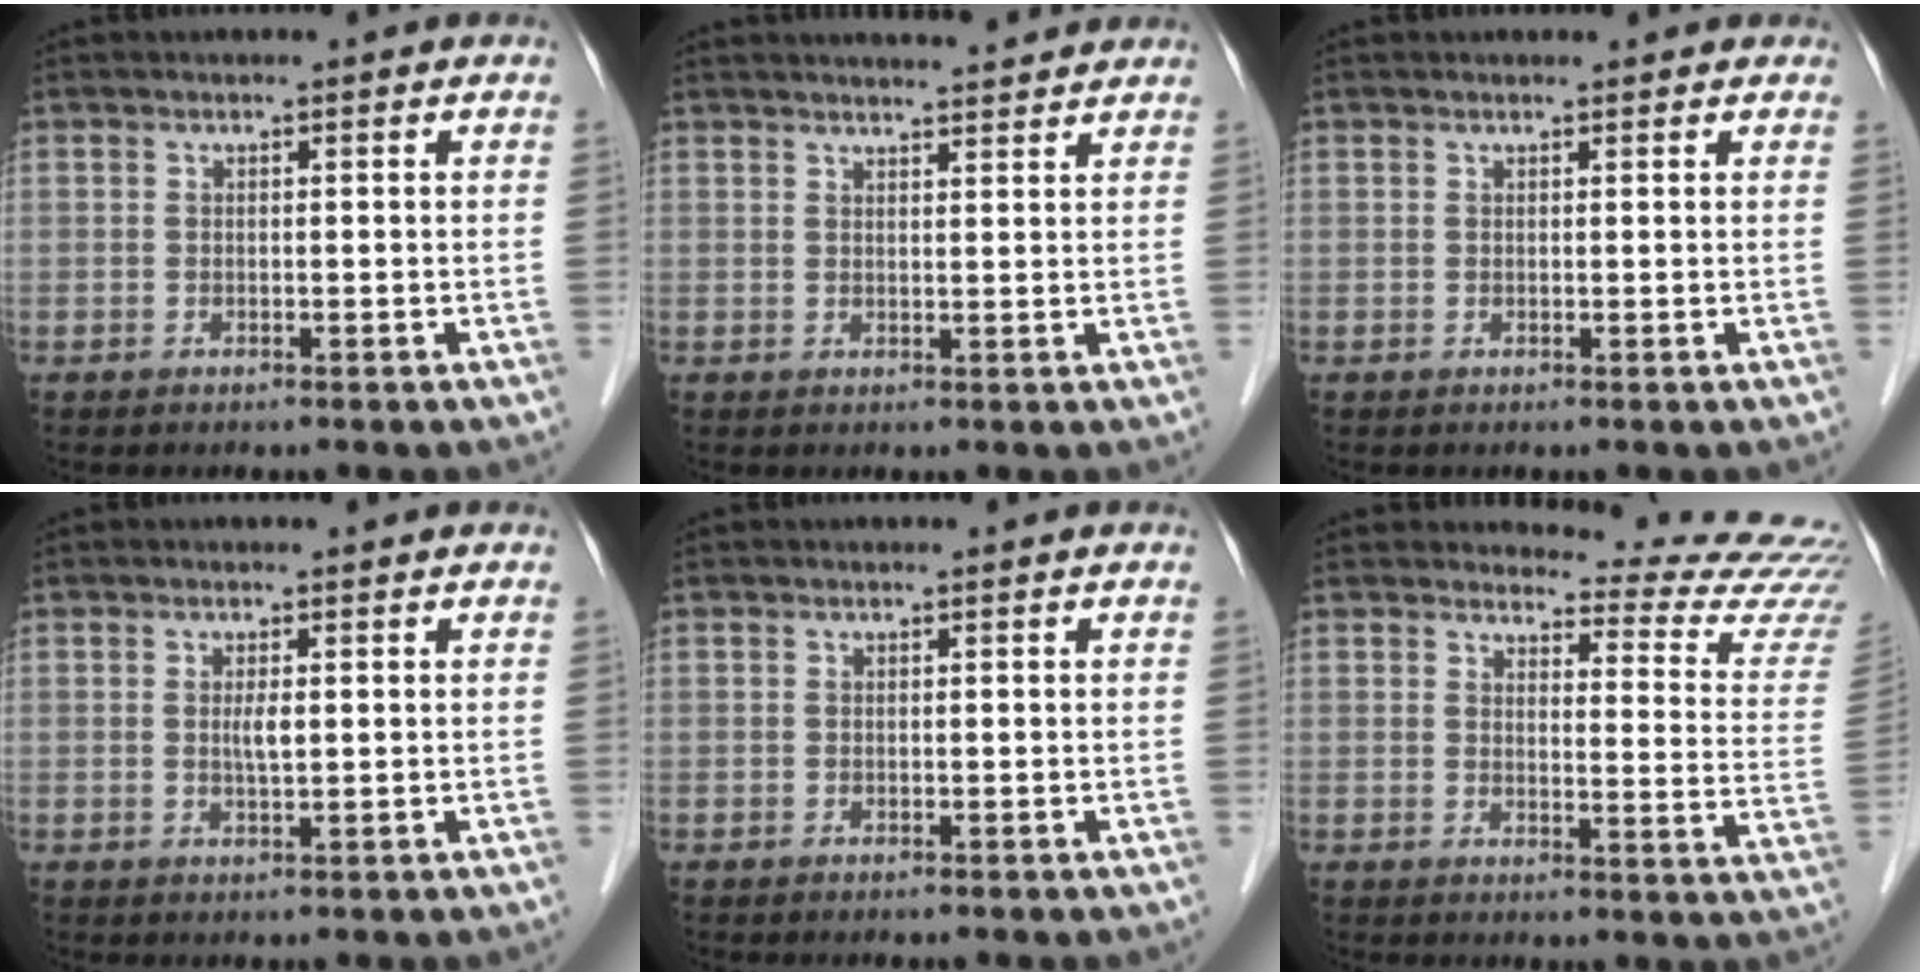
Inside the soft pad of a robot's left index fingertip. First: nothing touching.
{"total": 6.8, "force": [6.4, 0.6, 2.1], "torque": [-0.032, 0.015, 0.078]}
{"total": 2.3, "force": [2.1, 0.9, 0.6], "torque": [-0.008, 0.013, 0.017]}
{"total": 1.8, "force": [0.3, 0.2, 1.7], "torque": [-0.035, -0.003, 0.004]}
{"total": 0.0}
{"total": 17.1, "force": [16.8, 1.4, 2.6], "torque": [-0.013, -0.134, 0.159]}